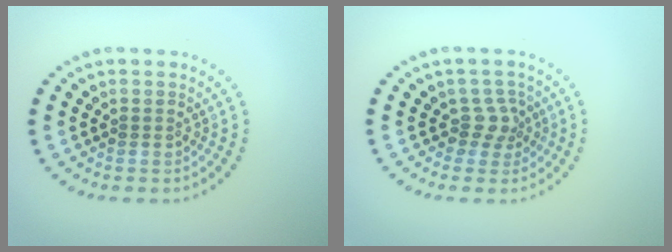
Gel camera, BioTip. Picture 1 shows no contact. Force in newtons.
{"total": 2.0, "press": 1.4, "slide": 1.4}